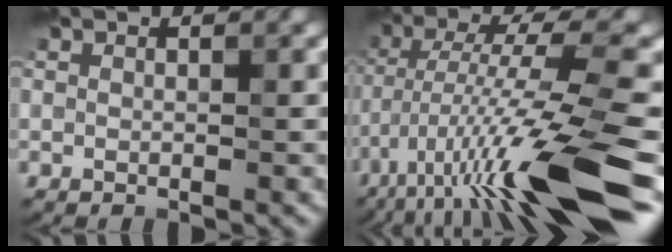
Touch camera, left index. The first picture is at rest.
{"total": 13.3, "force": [-6.7, 1.8, 11.4], "torque": [-0.195, 0.007, -0.110]}